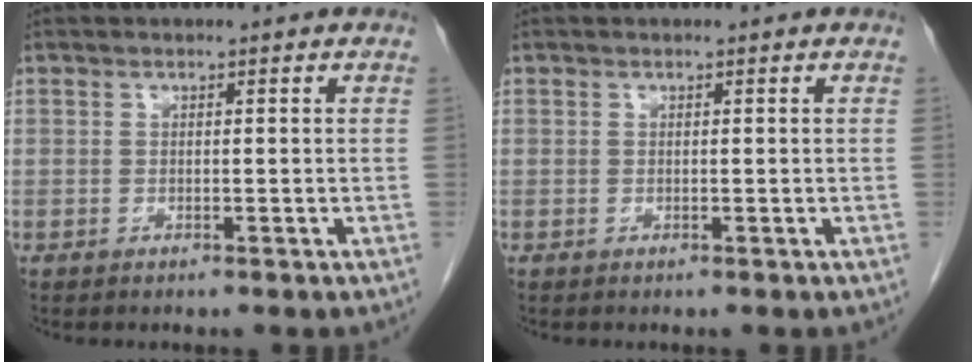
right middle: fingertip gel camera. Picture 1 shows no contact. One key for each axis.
{"total": 0.0}